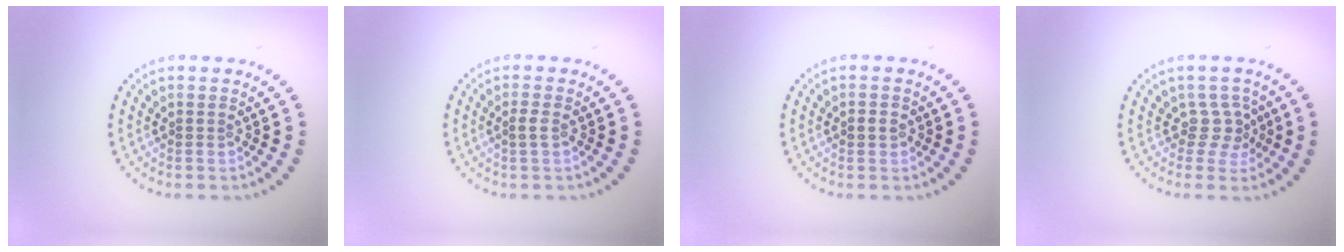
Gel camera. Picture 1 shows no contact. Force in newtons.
{"total": 0.8, "press": 0.8, "slide": 0.2}
{"total": 1.1, "press": 1.1, "slide": 0.2}
{"total": 2.1, "press": 1.5, "slide": 1.5}